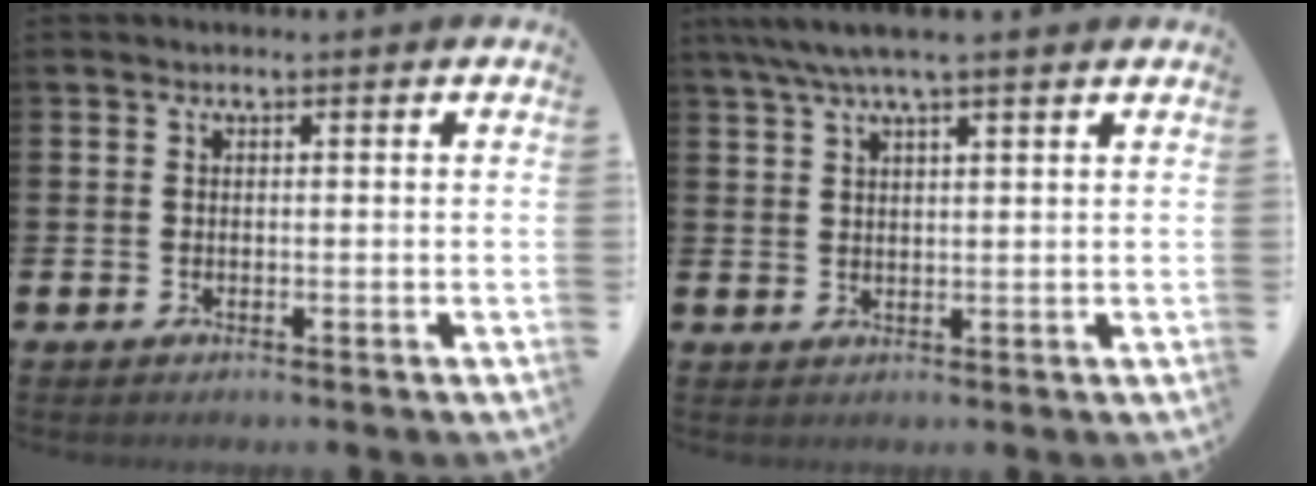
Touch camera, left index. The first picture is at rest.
{"total": 4.6, "force": [3.6, 0.5, 2.8], "torque": [-0.061, -0.002, 0.065]}